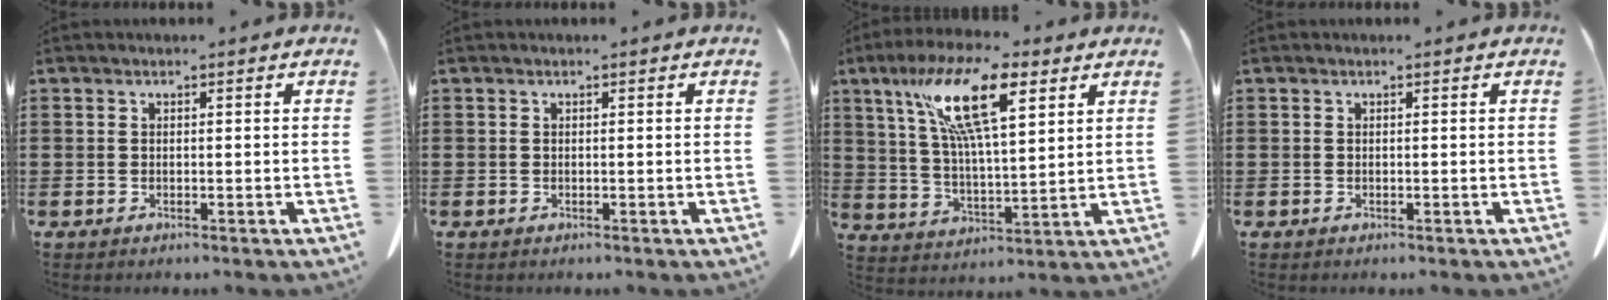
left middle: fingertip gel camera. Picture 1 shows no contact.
{"total": 0.0}
{"total": 14.3, "force": [7.9, 4.0, 11.2], "torque": [-0.237, -0.008, 0.136]}
{"total": 0.0}